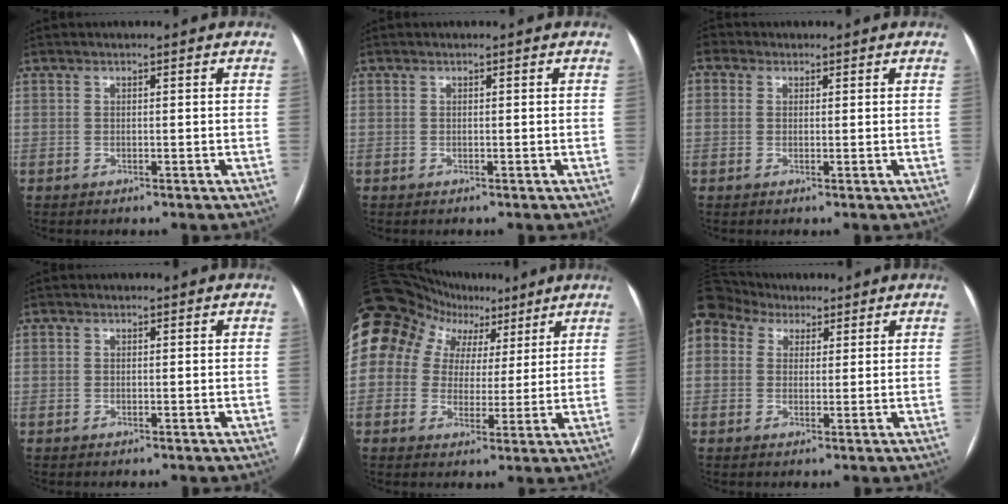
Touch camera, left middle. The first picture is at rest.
{"total": 0.0}
{"total": 3.0, "force": [1.1, 2.5, 1.1], "torque": [-0.026, 0.020, 0.020]}
{"total": 0.0}
{"total": 16.8, "force": [9.2, 12.8, 5.8], "torque": [-0.127, 0.078, 0.151]}
{"total": 13.8, "force": [7.9, 10.0, 5.2], "torque": [-0.157, 0.077, 0.150]}